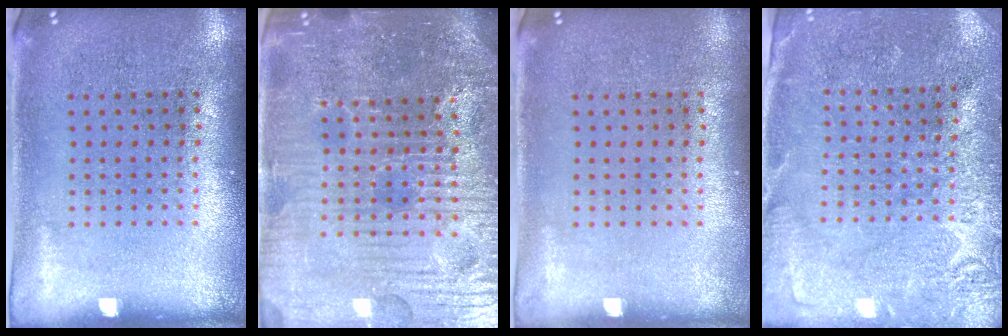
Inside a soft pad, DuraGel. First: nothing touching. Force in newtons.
{"total": 5.6, "press": 5.2, "slide": 1.9}
{"total": 0.0}
{"total": 2.8, "press": 2.8, "slide": 0.1}